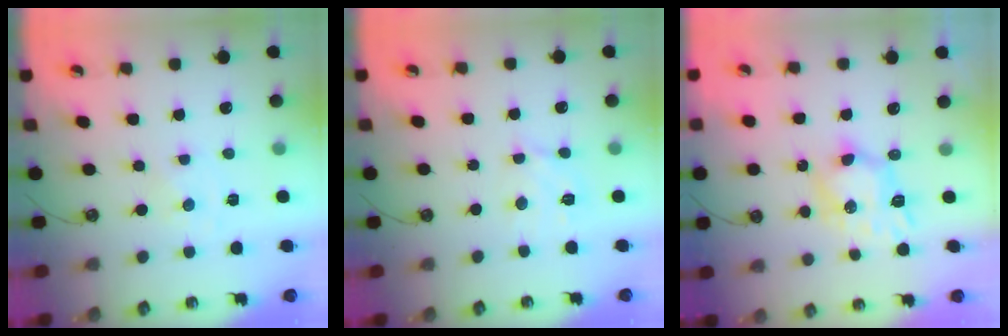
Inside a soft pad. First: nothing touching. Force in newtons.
{"total": 9.5, "press": 9.5, "slide": 0.6}
{"total": 7.2, "press": 7.2, "slide": 0.1}